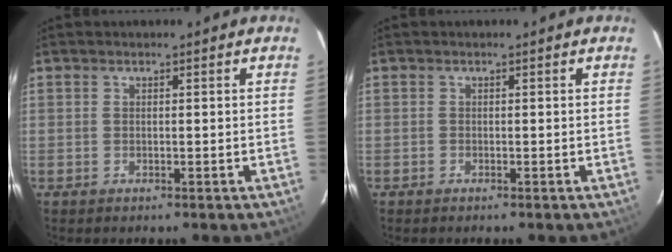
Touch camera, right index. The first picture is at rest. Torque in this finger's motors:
{"motor_torque": [-0.06, -0.07, -0.04, -0.05]}